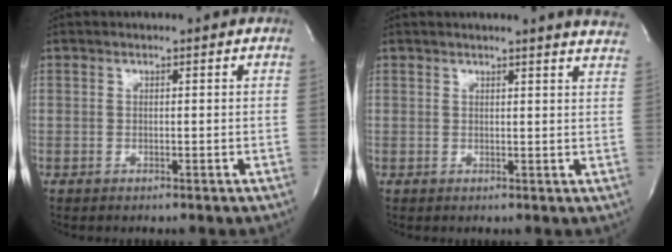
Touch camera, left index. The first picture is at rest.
{"total": 9.8, "force": [9.3, -0.4, 3.3], "torque": [-0.040, -0.040, 0.082]}